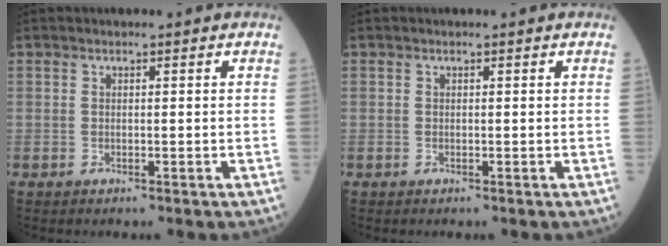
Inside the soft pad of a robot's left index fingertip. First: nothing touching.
{"total": 0.0}